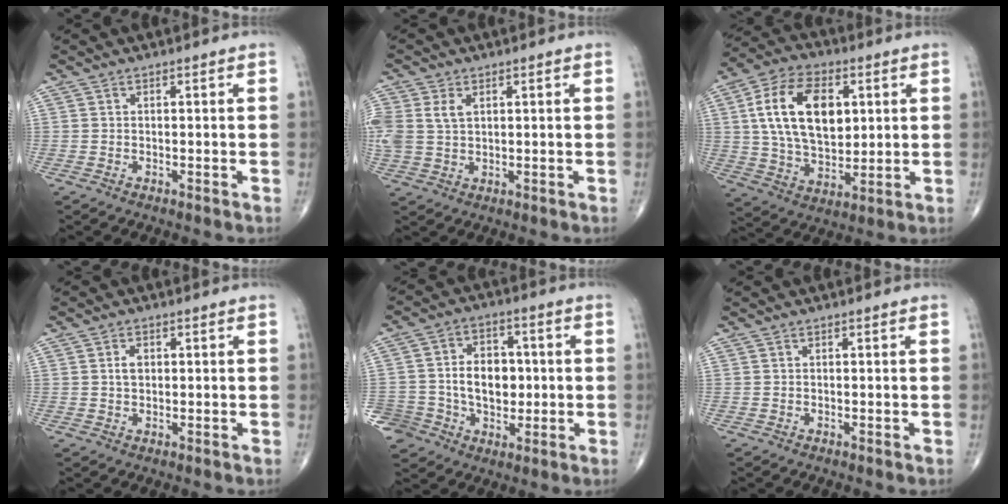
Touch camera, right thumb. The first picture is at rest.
{"total": 6.9, "force": [2.0, 4.7, 4.7], "torque": [-0.119, 0.003, 0.047]}
{"total": 17.5, "force": [4.0, 10.5, 13.5], "torque": [-0.220, -0.003, 0.073]}
{"total": 2.4, "force": [0.5, 1.7, 1.6], "torque": [-0.025, 0.002, 0.009]}
{"total": 13.8, "force": [-1.3, 11.4, 7.7], "torque": [-0.097, 0.033, -0.010]}
{"total": 0.0}